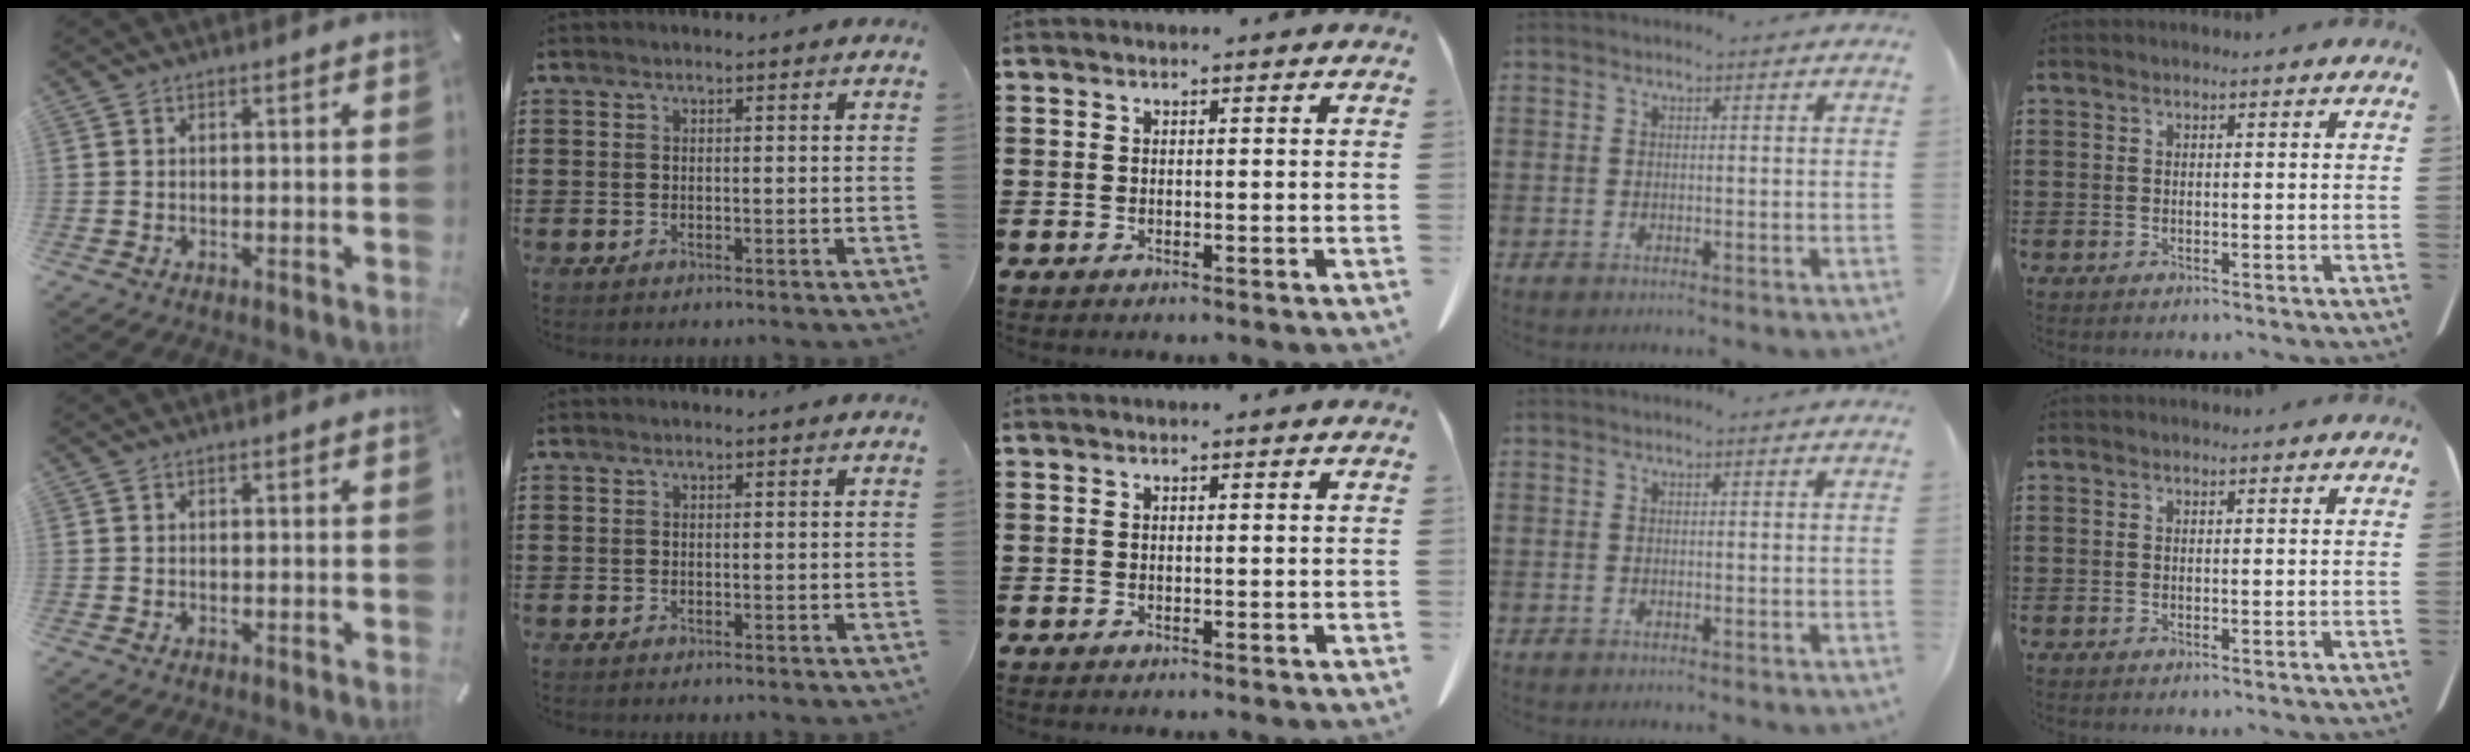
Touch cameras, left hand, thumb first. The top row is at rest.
{}